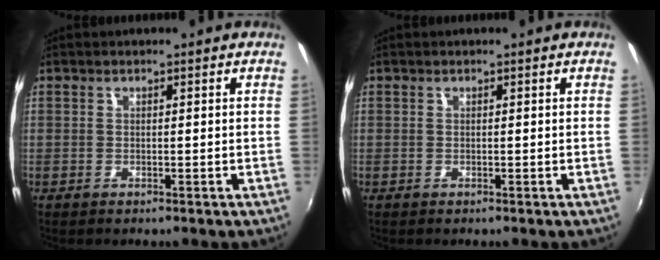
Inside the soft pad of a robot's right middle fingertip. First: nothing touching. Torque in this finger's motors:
{"motor_torque": [0.18, -0.08, 0.04, 0.00]}